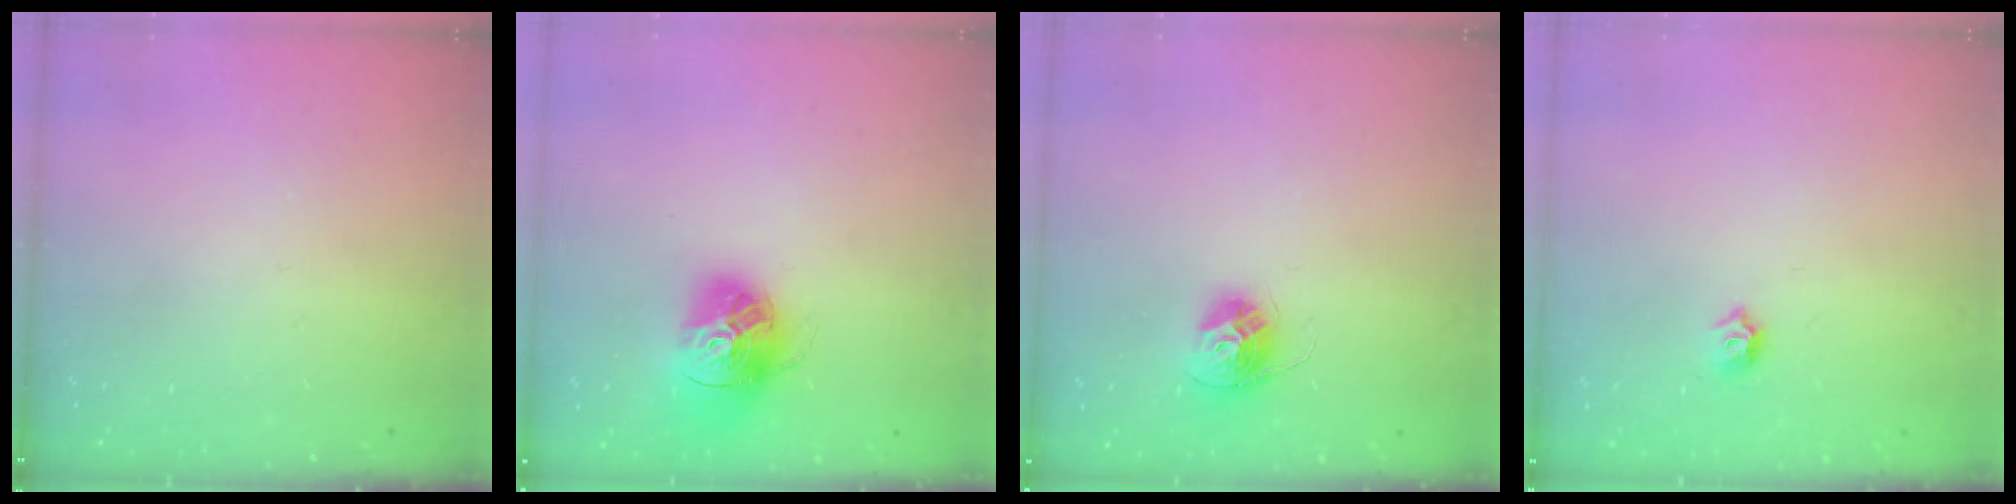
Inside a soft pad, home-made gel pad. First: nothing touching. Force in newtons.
{"total": 16.8, "press": 16.7, "slide": 1.5}
{"total": 11.3, "press": 11.2, "slide": 0.8}
{"total": 4.0, "press": 3.9, "slide": 0.8}